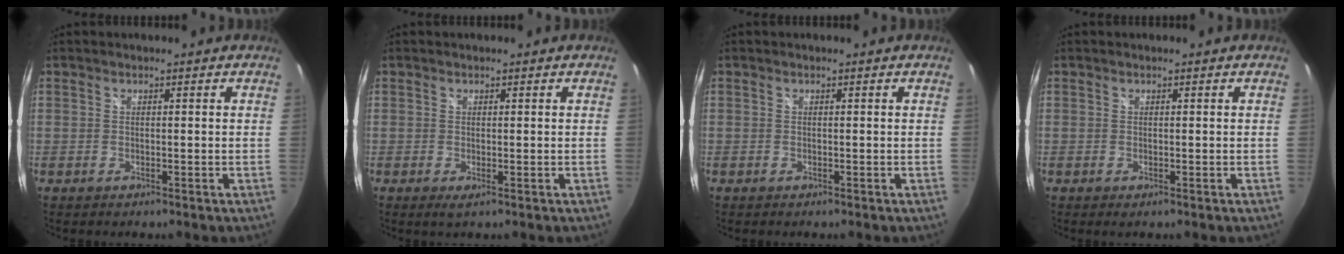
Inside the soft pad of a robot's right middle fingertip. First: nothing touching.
{"total": 1.1, "force": [-0.1, 0.1, 1.1], "torque": [-0.020, -0.001, 0.000]}
{"total": 0.0}
{"total": 0.0}